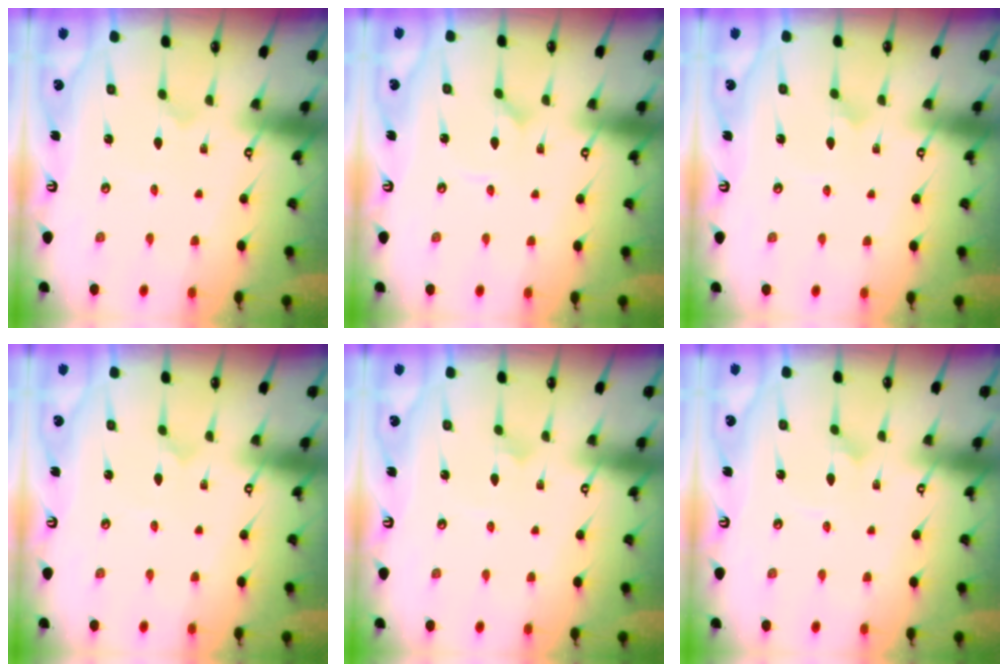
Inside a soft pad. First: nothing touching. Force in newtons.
{"total": 1.9, "press": 1.9, "slide": 0.1}
{"total": 3.7, "press": 3.7, "slide": 0.2}
{"total": 0.0}
{"total": 2.3, "press": 2.3, "slide": 0.1}
{"total": 2.3, "press": 2.3, "slide": 0.1}